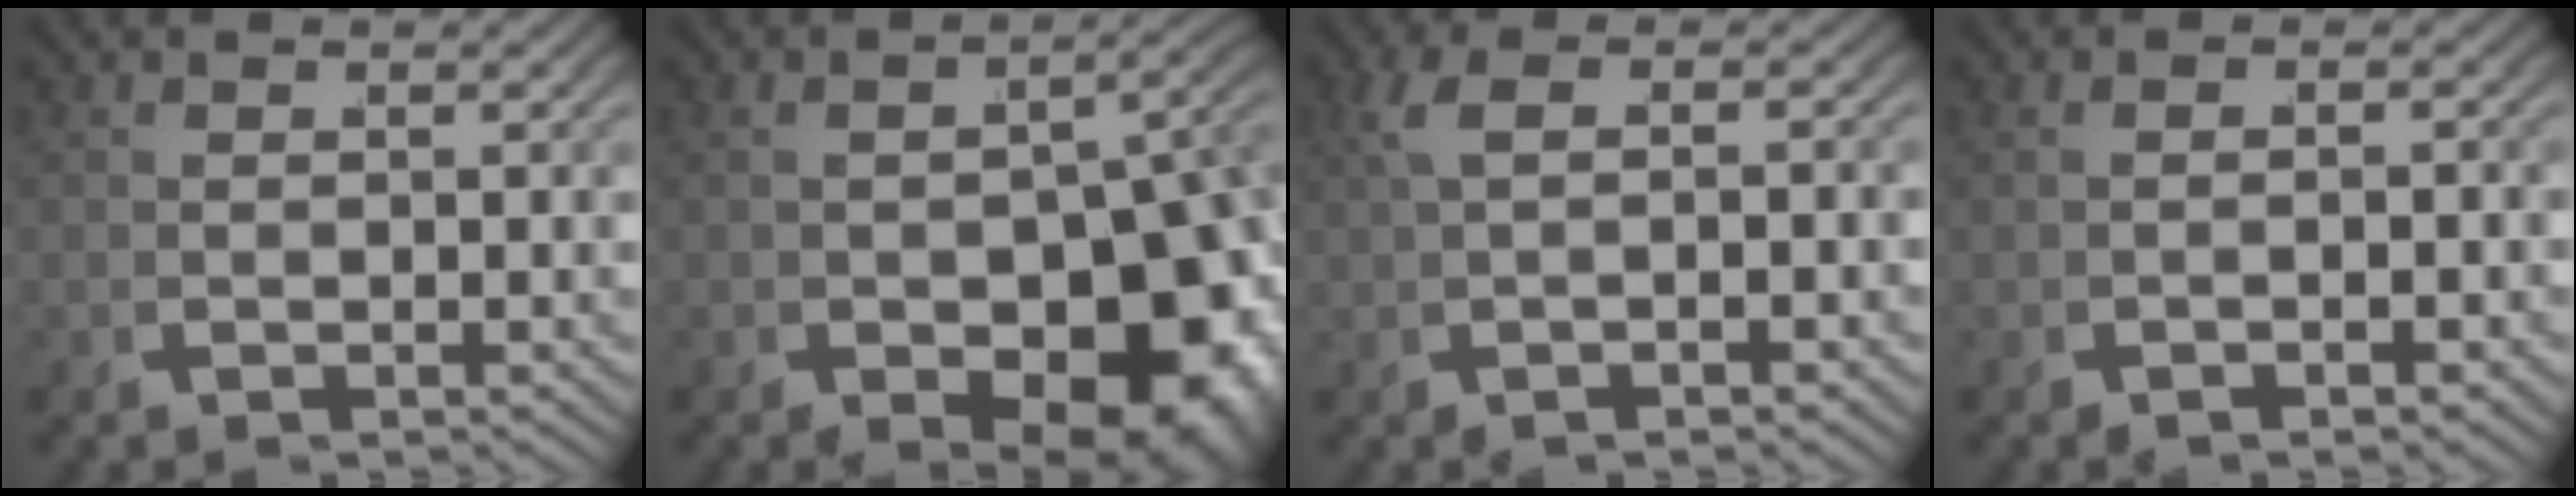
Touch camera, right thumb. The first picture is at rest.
{"total": 13.9, "force": [-2.9, 8.2, 10.9], "torque": [-0.151, -0.048, -0.016]}
{"total": 1.8, "force": [0.3, 0.2, 1.7], "torque": [-0.045, 0.011, 0.008]}
{"total": 0.8, "force": [-0.6, -0.1, 0.5], "torque": [-0.010, 0.009, -0.014]}